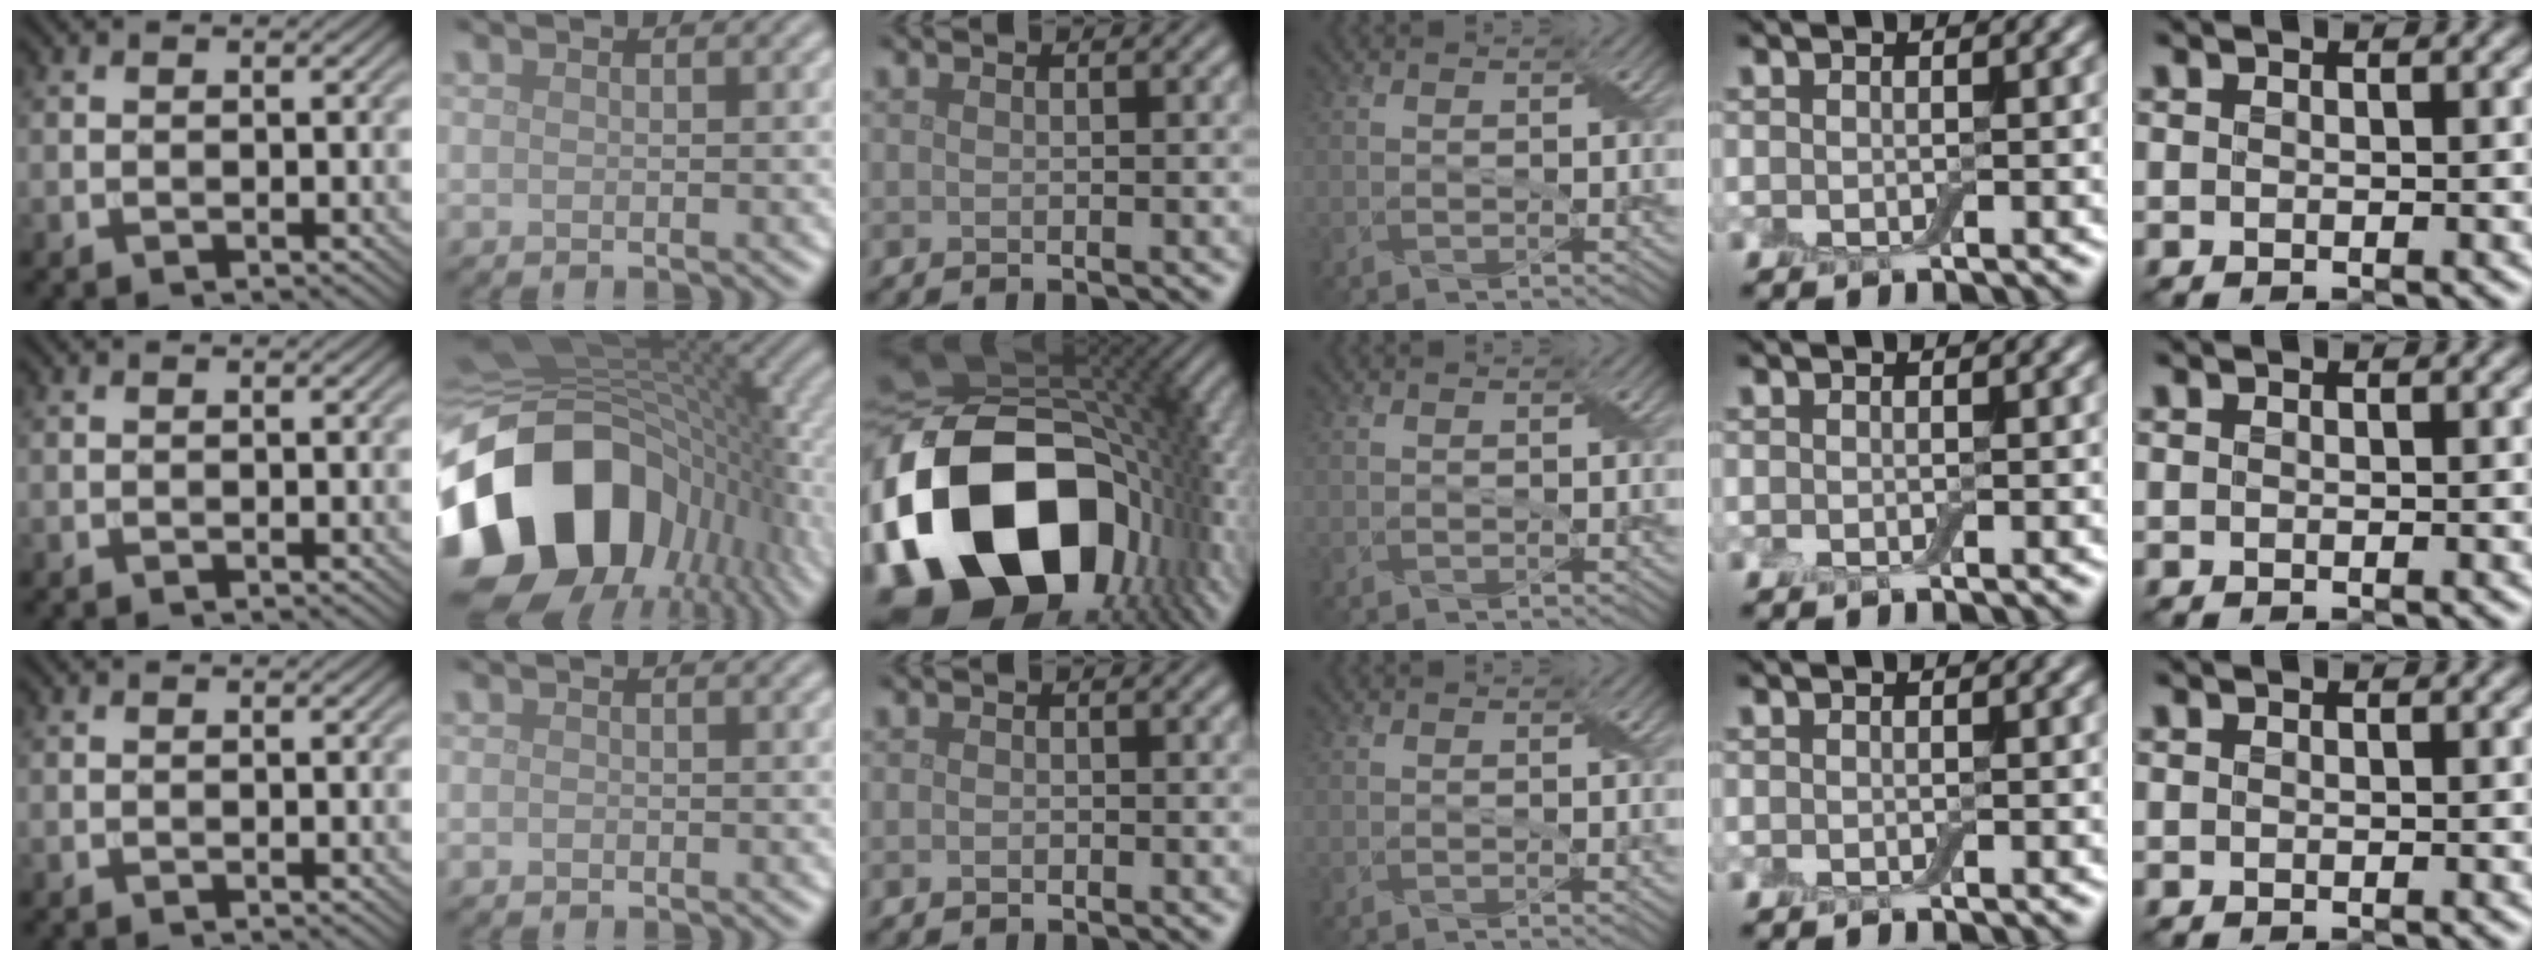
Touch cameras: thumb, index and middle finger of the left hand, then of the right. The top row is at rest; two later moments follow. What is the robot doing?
{"motion": "fold", "object": "aluminum foil"}